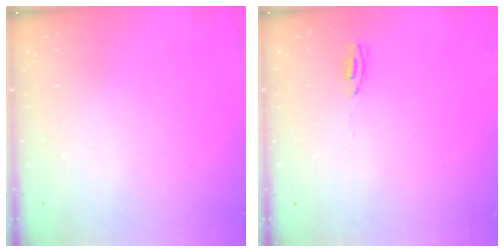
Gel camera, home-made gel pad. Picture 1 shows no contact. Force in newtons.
{"total": 4.8, "press": 2.7, "slide": 4.0}